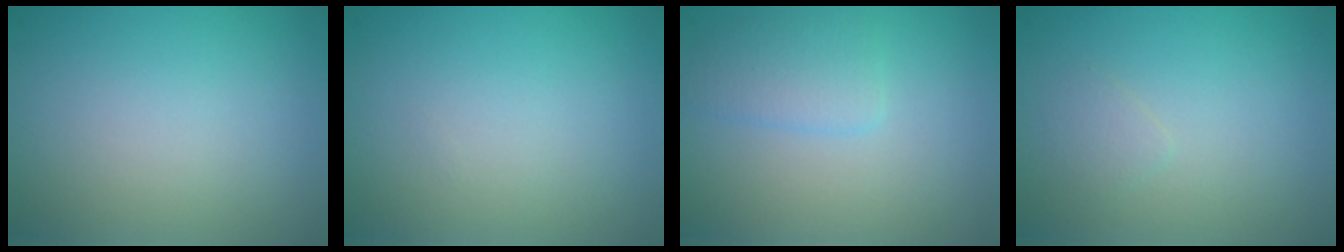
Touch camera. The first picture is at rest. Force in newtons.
{"total": 0.0}
{"total": 1.9, "press": 1.9, "slide": 0.1}
{"total": 0.8, "press": 0.8, "slide": 0.1}